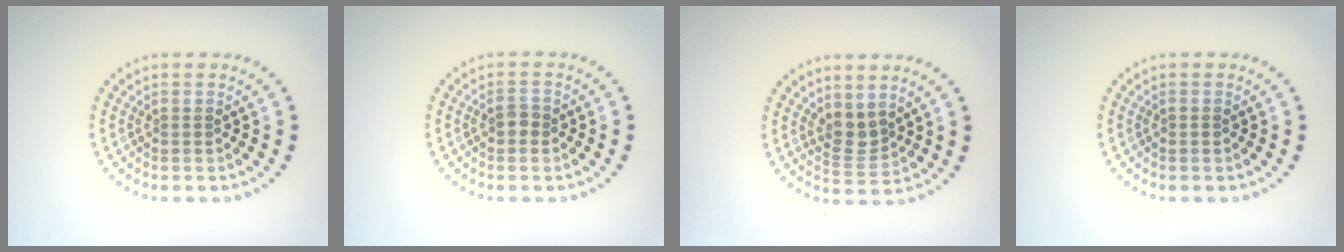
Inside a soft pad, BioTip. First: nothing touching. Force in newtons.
{"total": 1.3, "press": 1.3, "slide": 0.2}
{"total": 2.3, "press": 2.0, "slide": 1.3}
{"total": 0.5, "press": 0.5, "slide": 0.2}